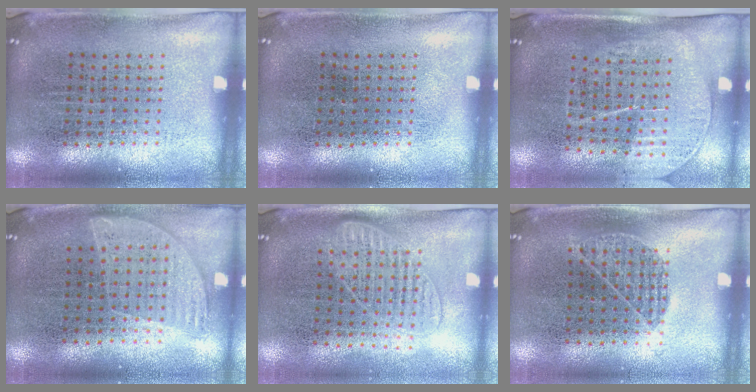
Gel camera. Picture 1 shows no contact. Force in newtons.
{"total": 0.0}
{"total": 1.7, "press": 1.4, "slide": 0.9}
{"total": 0.9, "press": 0.8, "slide": 0.3}
{"total": 1.3, "press": 1.2, "slide": 0.5}
{"total": 0.8, "press": 0.6, "slide": 0.5}